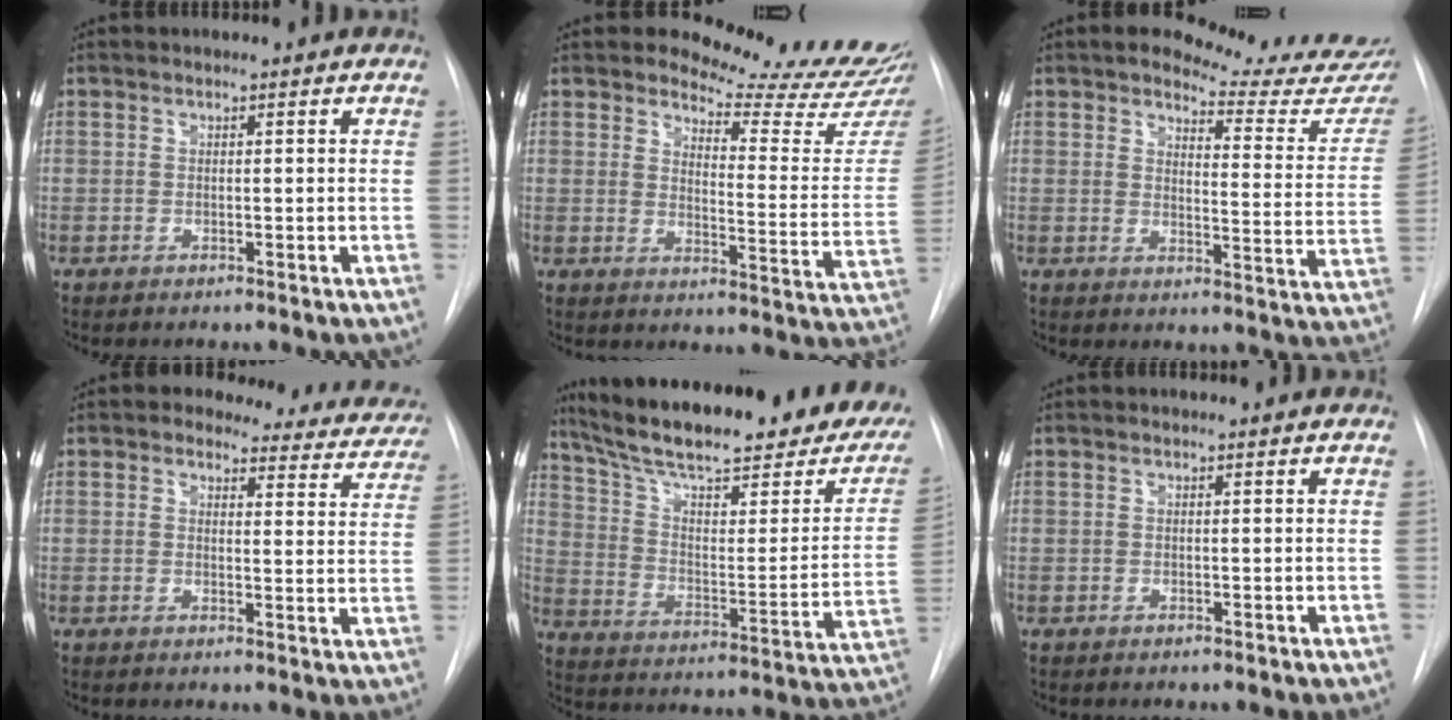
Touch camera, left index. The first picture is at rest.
{"total": 14.9, "force": [14.6, -0.5, 3.0], "torque": [-0.041, -0.130, 0.167]}
{"total": 15.0, "force": [14.1, 2.1, 4.4], "torque": [-0.044, -0.089, 0.146]}
{"total": 14.4, "force": [13.0, 5.3, 3.0], "torque": [0.004, -0.032, 0.115]}
{"total": 29.9, "force": [23.2, 6.1, 17.8], "torque": [-0.270, -0.030, 0.313]}
{"total": 0.0}